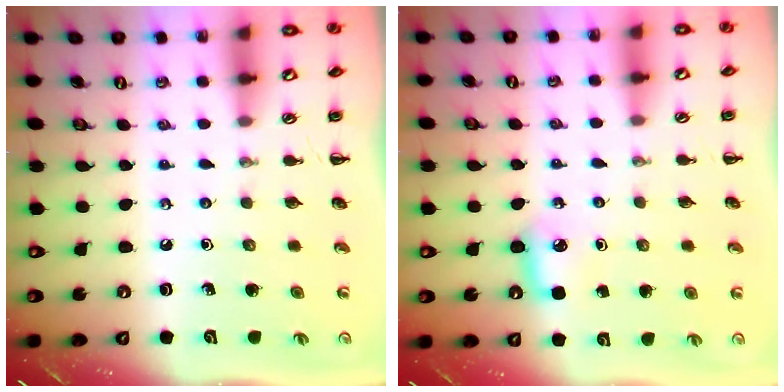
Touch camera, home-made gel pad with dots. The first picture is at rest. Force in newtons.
{"total": 4.9, "press": 4.6, "slide": 1.7}